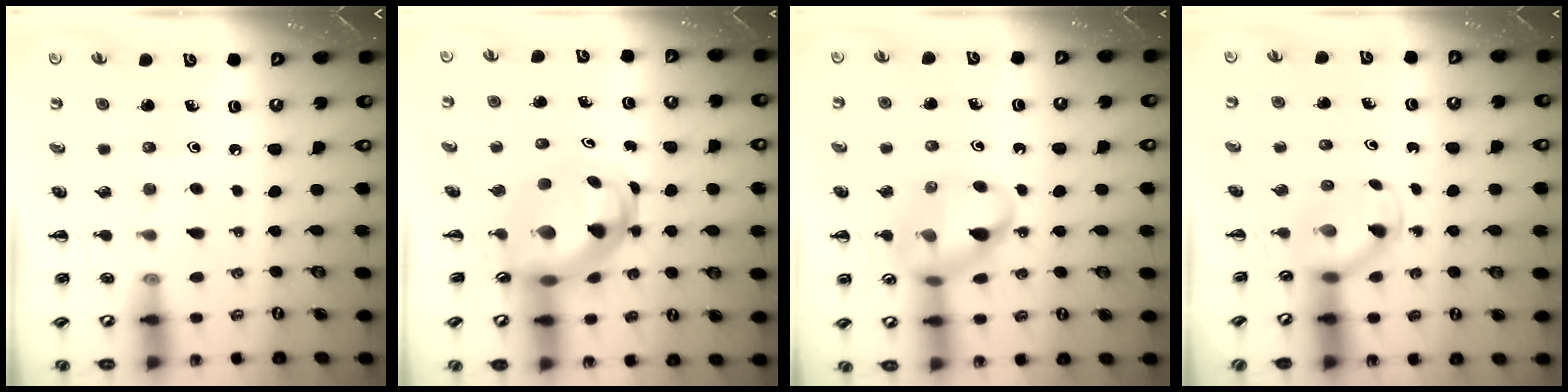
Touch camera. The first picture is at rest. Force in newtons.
{"total": 4.3, "press": 4.1, "slide": 1.1}
{"total": 12.5, "press": 12.3, "slide": 2.1}
{"total": 3.0, "press": 2.9, "slide": 1.0}